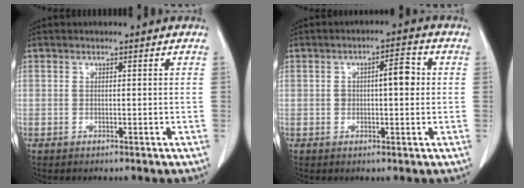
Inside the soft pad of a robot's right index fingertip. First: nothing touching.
{"total": 4.6, "force": [0.5, 1.5, 4.3], "torque": [-0.067, 0.016, 0.007]}